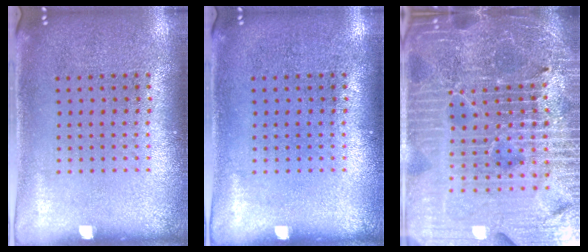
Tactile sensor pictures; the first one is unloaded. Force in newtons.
{"total": 0.0}
{"total": 7.0, "press": 6.2, "slide": 3.4}